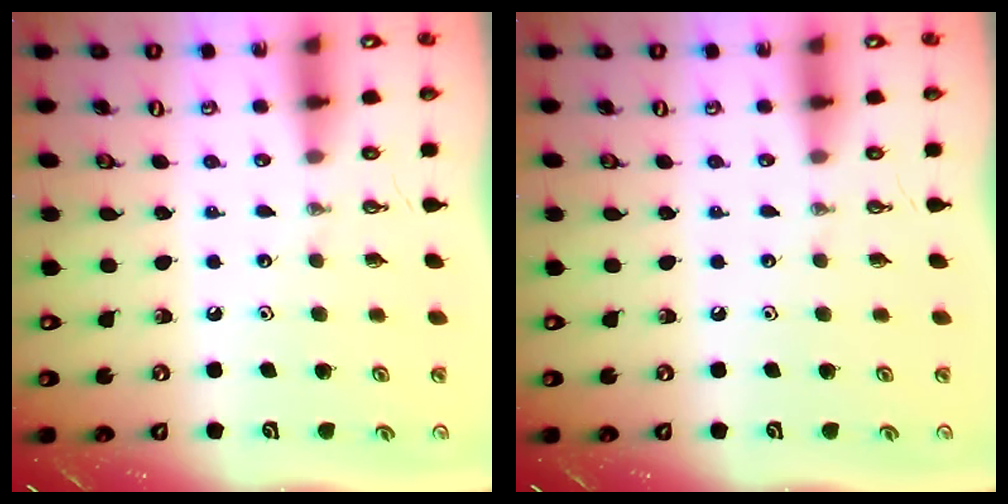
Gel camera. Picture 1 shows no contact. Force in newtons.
{"total": 0.0}